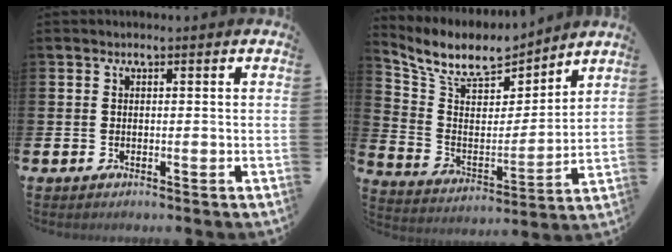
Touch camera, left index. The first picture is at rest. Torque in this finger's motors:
{"motor_torque": [-0.28, -1.08, 0.44, 0.12]}